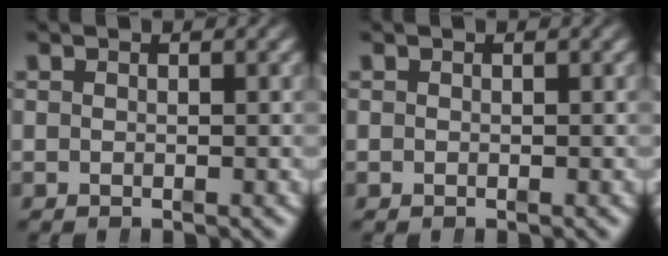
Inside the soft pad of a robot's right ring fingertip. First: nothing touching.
{"total": 0.0}